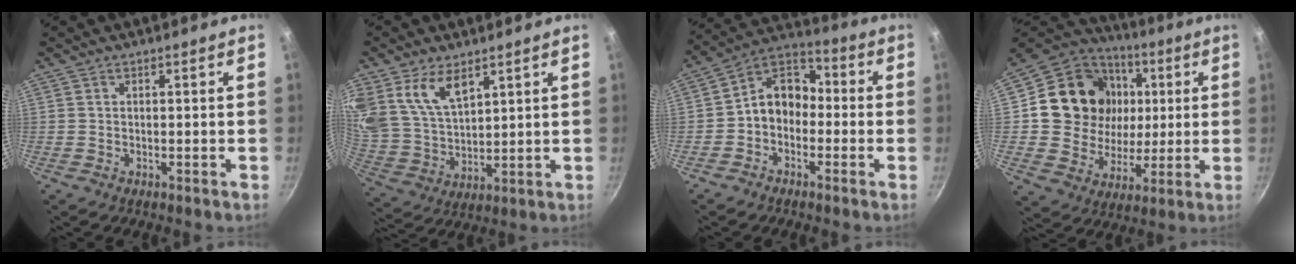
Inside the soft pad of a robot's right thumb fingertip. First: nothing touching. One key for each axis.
{"total": 11.6, "fx": 6.6, "fy": 6.5, "fz": 6.9, "tx": -0.119, "ty": -0.042, "tz": 0.140}
{"total": 9.4, "fx": -1.9, "fy": 7.3, "fz": 5.6, "tx": -0.058, "ty": 0.047, "tz": -0.058}
{"total": 20.9, "fx": 3.9, "fy": 18.0, "fz": 9.9, "tx": -0.162, "ty": 0.006, "tz": 0.070}